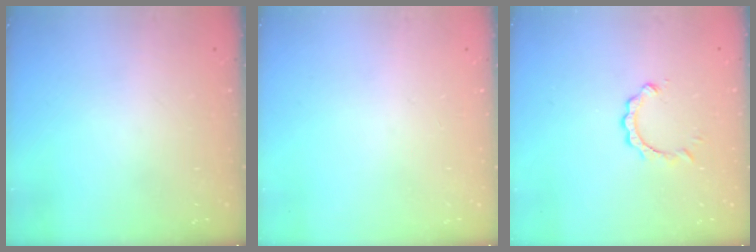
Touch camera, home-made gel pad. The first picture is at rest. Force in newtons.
{"total": 0.0}
{"total": 2.1, "press": 2.1, "slide": 0.2}